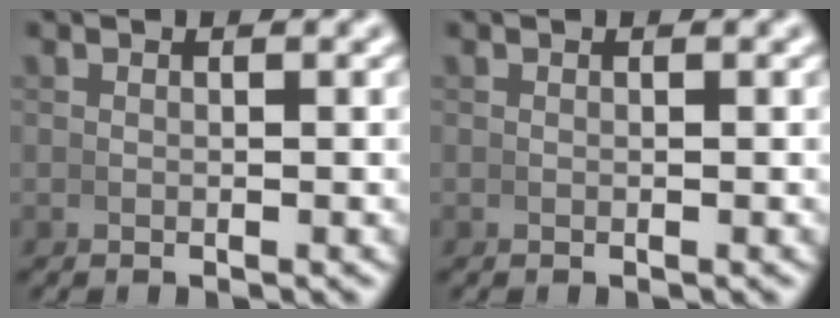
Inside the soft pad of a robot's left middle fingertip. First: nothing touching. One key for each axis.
{"total": 0.0}